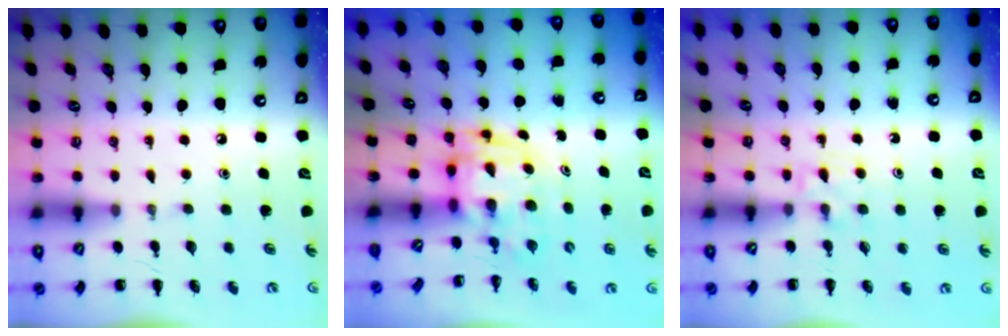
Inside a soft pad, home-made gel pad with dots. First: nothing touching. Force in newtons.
{"total": 3.0, "press": 3.0, "slide": 0.6}
{"total": 4.6, "press": 4.3, "slide": 1.6}